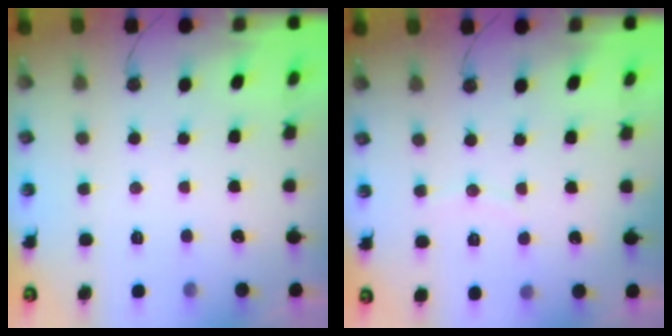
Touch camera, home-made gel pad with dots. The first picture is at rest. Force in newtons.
{"total": 2.6, "press": 2.6, "slide": 0.3}